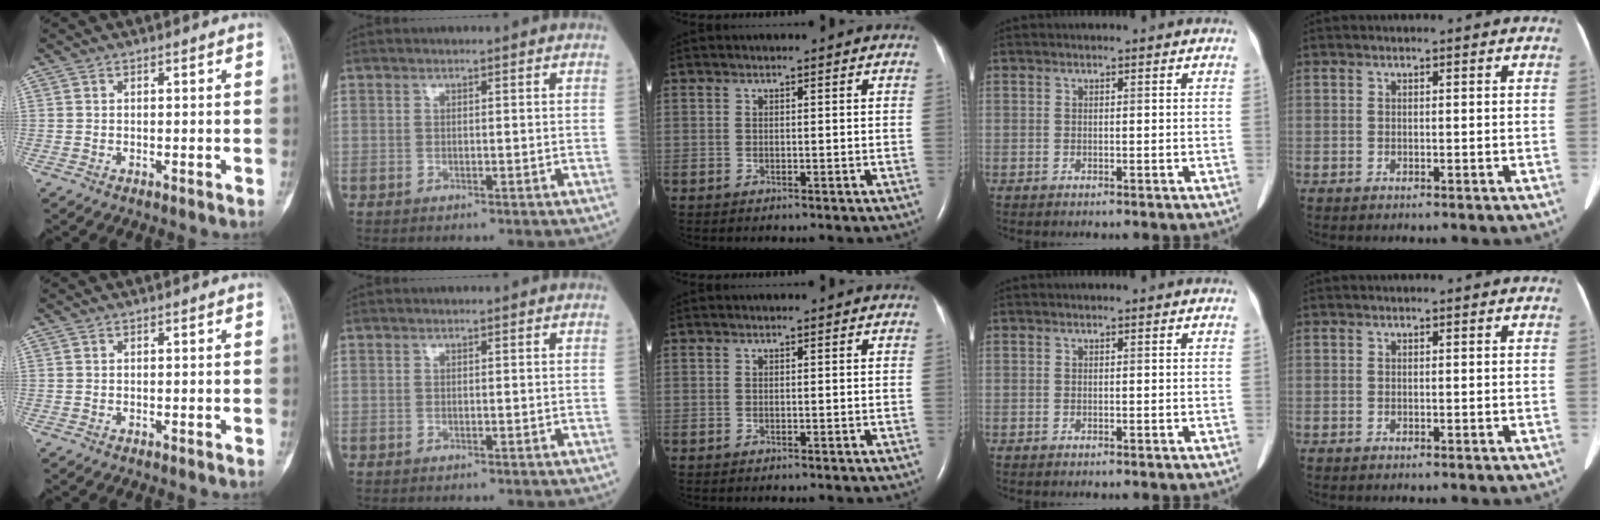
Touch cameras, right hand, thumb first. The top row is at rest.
{}